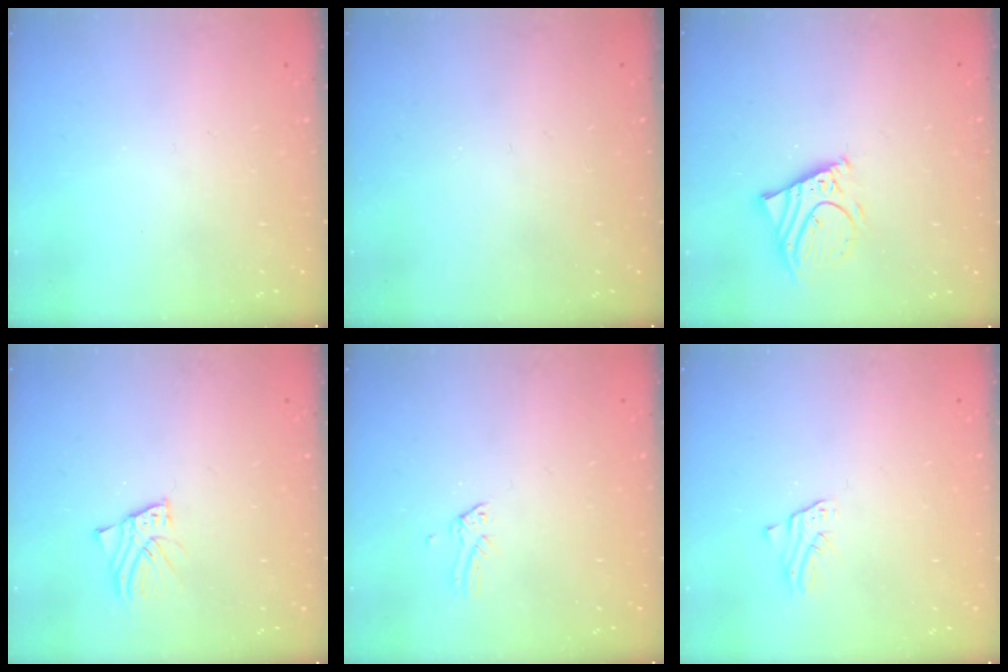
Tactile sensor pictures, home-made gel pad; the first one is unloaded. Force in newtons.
{"total": 0.0}
{"total": 9.3, "press": 9.2, "slide": 1.4}
{"total": 3.0, "press": 2.9, "slide": 0.3}
{"total": 0.0}
{"total": 1.4, "press": 1.4, "slide": 0.0}